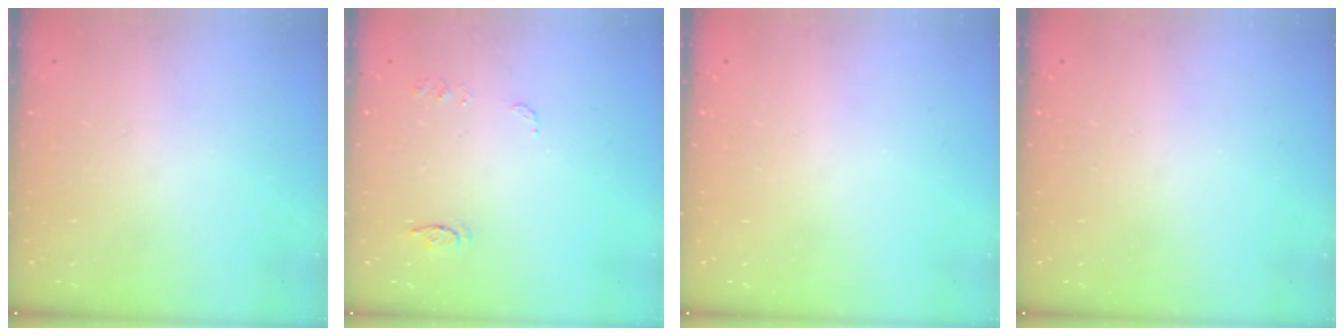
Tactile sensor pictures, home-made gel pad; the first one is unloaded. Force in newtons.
{"total": 6.9, "press": 6.9, "slide": 0.5}
{"total": 0.0}
{"total": 0.0}